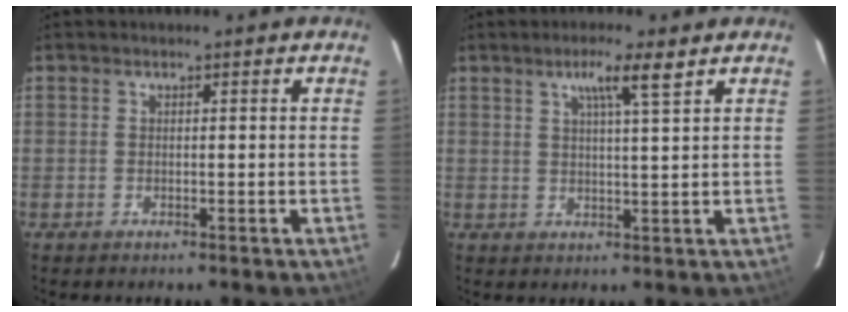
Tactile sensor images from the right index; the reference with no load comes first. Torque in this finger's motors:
{"motor_torque": [0.38, 0.35, 0.22, 0.04]}